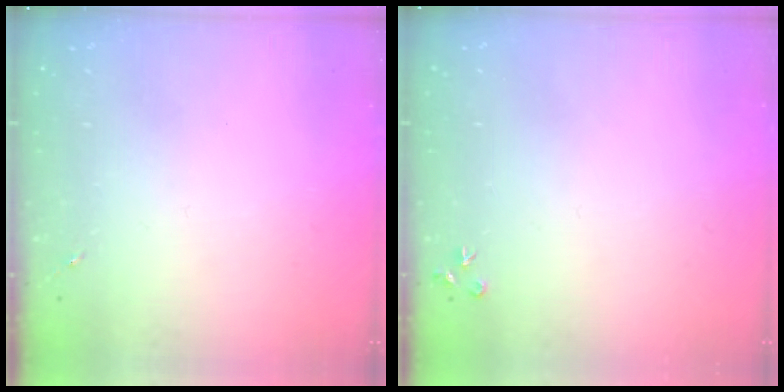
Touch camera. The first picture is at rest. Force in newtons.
{"total": 3.5, "press": 3.5, "slide": 0.4}